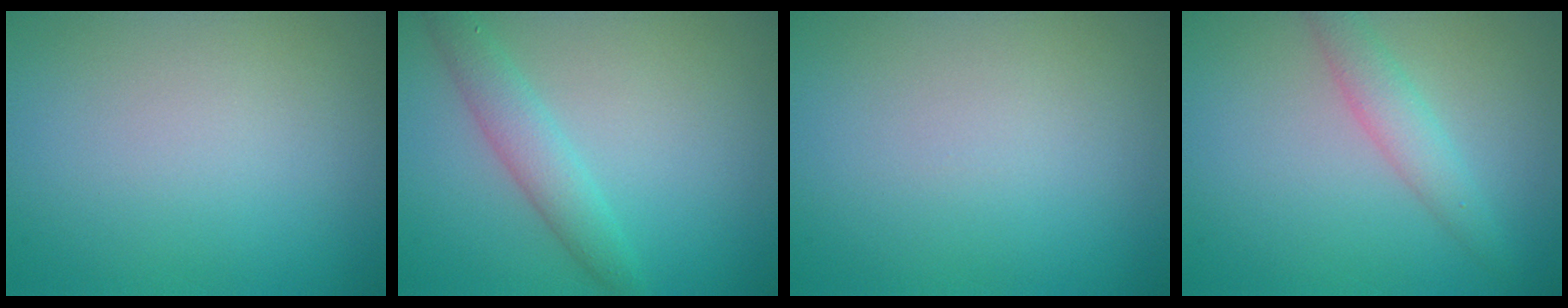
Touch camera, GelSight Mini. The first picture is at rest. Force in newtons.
{"total": 2.9, "press": 2.9, "slide": 0.1}
{"total": 0.0}
{"total": 2.5, "press": 2.5, "slide": 0.1}